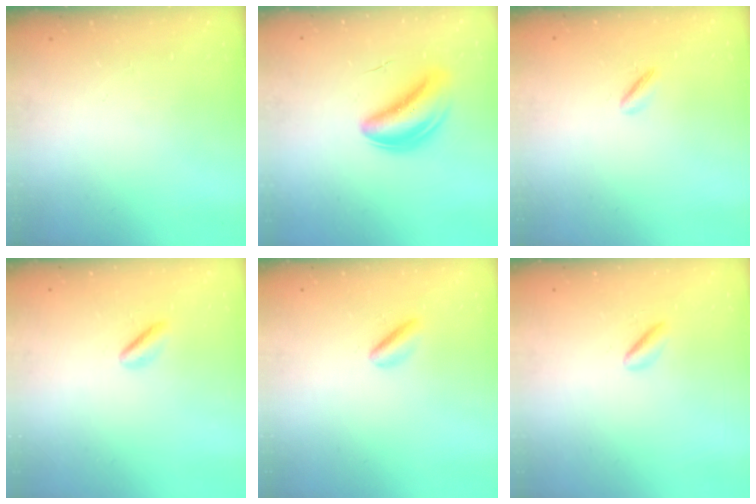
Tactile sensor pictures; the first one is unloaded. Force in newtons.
{"total": 5.3, "press": 4.9, "slide": 2.2}
{"total": 2.1, "press": 1.9, "slide": 0.8}
{"total": 1.9, "press": 1.7, "slide": 0.8}
{"total": 1.8, "press": 1.7, "slide": 0.5}
{"total": 1.5, "press": 1.3, "slide": 0.7}